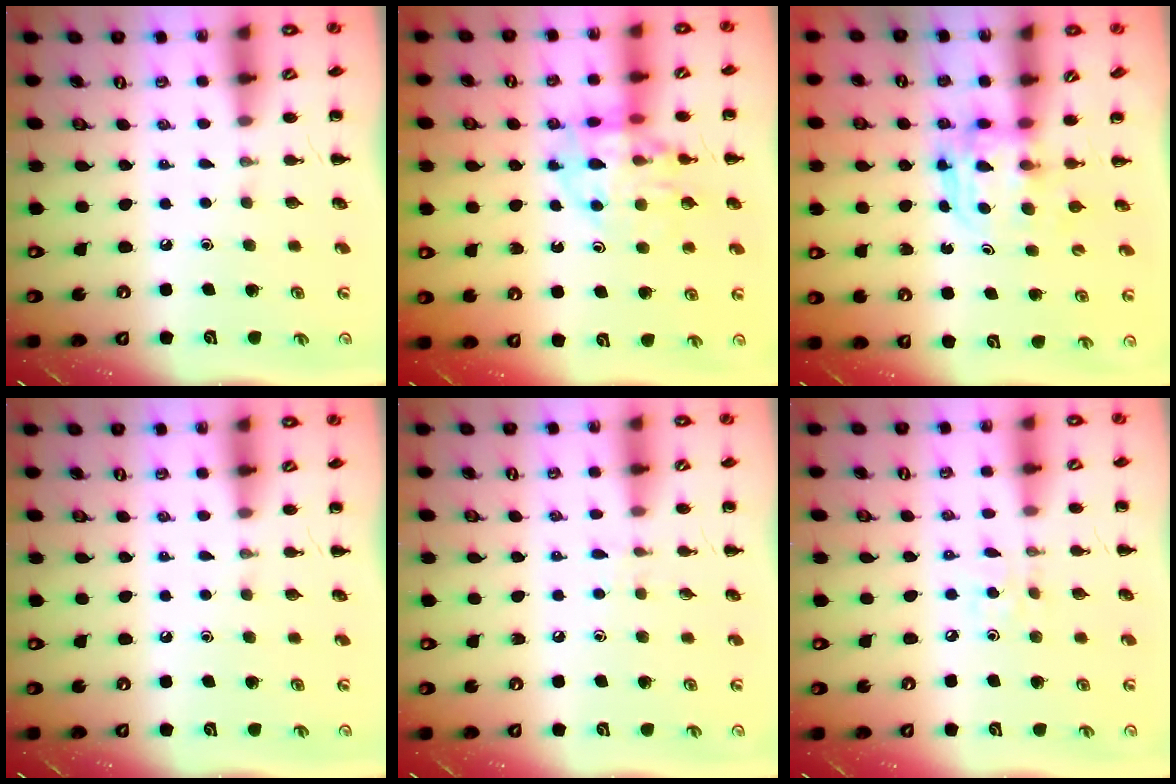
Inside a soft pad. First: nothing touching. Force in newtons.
{"total": 12.6, "press": 12.5, "slide": 2.2}
{"total": 3.6, "press": 3.6, "slide": 0.2}
{"total": 0.0}
{"total": 4.2, "press": 3.8, "slide": 1.8}
{"total": 2.1, "press": 2.1, "slide": 0.6}